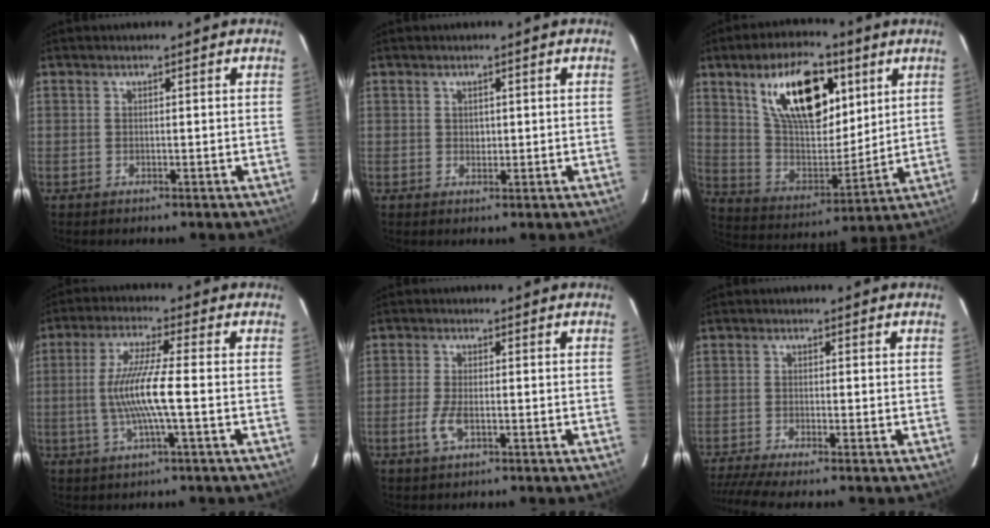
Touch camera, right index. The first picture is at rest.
{"total": 0.8, "force": [0.2, 0.5, -0.6], "torque": [0.015, 0.002, 0.004]}
{"total": 19.5, "force": [9.1, 9.5, 14.4], "torque": [-0.254, 0.011, 0.173]}
{"total": 8.8, "force": [-1.6, -0.6, 8.6], "torque": [-0.171, -0.005, -0.030]}
{"total": 4.0, "force": [-1.5, 1.4, 3.4], "torque": [-0.080, -0.004, -0.031]}
{"total": 5.5, "force": [-4.7, -1.1, 2.5], "torque": [-0.068, -0.019, -0.088]}